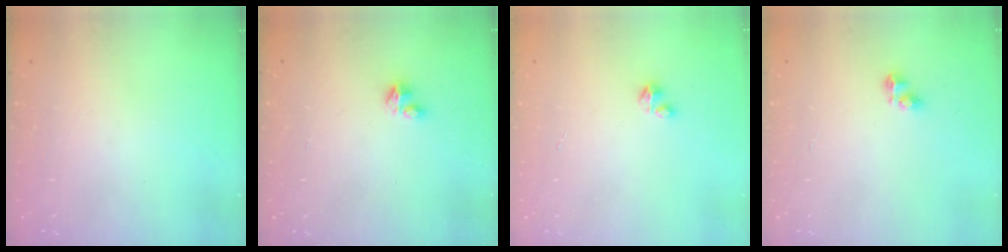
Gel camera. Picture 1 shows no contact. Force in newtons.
{"total": 3.5, "press": 3.5, "slide": 0.4}
{"total": 1.7, "press": 1.7, "slide": 0.2}
{"total": 4.8, "press": 4.7, "slide": 0.4}